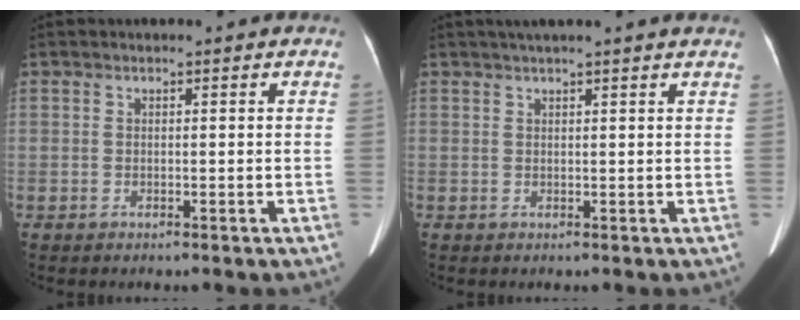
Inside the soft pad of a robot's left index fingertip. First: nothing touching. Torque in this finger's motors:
{"motor_torque": [0.07, -0.01, -0.02, -0.02]}